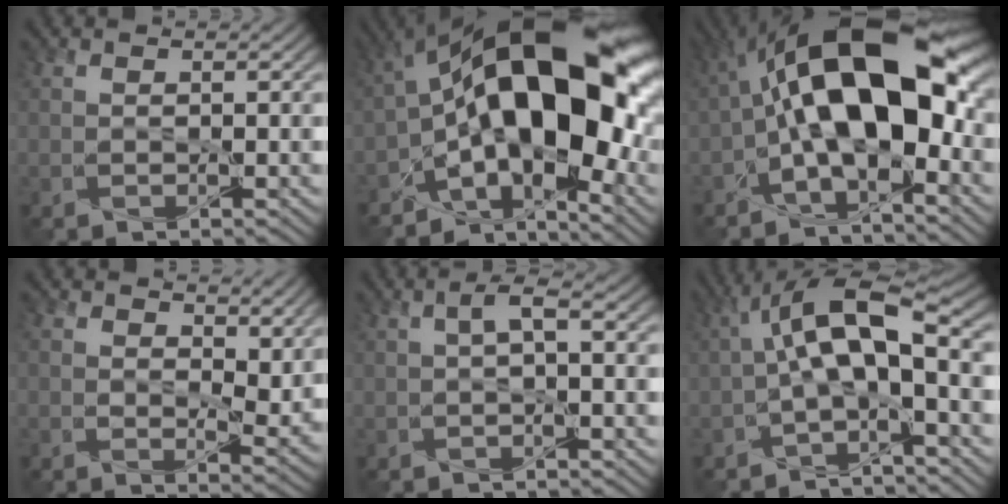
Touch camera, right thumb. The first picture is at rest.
{"total": 18.5, "force": [-2.8, 8.6, 16.1], "torque": [-0.237, 0.027, -0.059]}
{"total": 16.8, "force": [-0.8, 7.6, 15.0], "torque": [-0.244, 0.043, -0.038]}
{"total": 6.9, "force": [3.4, 4.0, 4.5], "torque": [-0.088, -0.012, 0.055]}
{"total": 1.8, "force": [-0.5, 0.2, 1.8], "torque": [-0.032, 0.011, -0.013]}
{"total": 8.5, "force": [-1.1, 3.0, 7.9], "torque": [-0.144, 0.027, -0.029]}